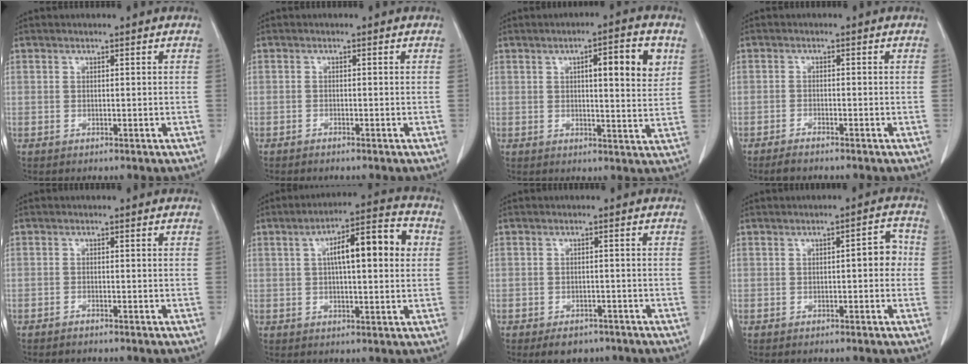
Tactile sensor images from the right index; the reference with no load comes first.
{"total": 0.6, "force": [-0.6, 0.0, 0.1], "torque": [-0.005, -0.001, -0.009]}
{"total": 8.7, "force": [3.0, 1.5, 8.0], "torque": [-0.111, 0.004, 0.038]}
{"total": 2.3, "force": [-2.1, 0.3, 1.0], "torque": [-0.020, -0.005, -0.034]}
{"total": 0.7, "force": [-0.7, 0.1, 0.1], "torque": [-0.004, 0.000, -0.010]}
{"total": 11.4, "force": [2.3, 2.7, 10.8], "torque": [-0.171, 0.031, 0.031]}
{"total": 4.4, "force": [-3.2, 2.5, 1.5], "torque": [-0.014, 0.003, -0.039]}
{"total": 3.9, "force": [-0.2, 1.4, 3.6], "torque": [-0.041, 0.019, -0.004]}